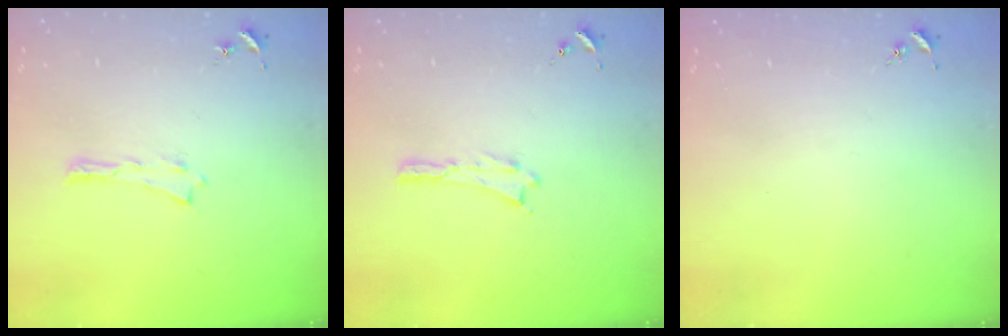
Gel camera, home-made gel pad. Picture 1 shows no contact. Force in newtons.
{"total": 0.0}
{"total": 0.0}